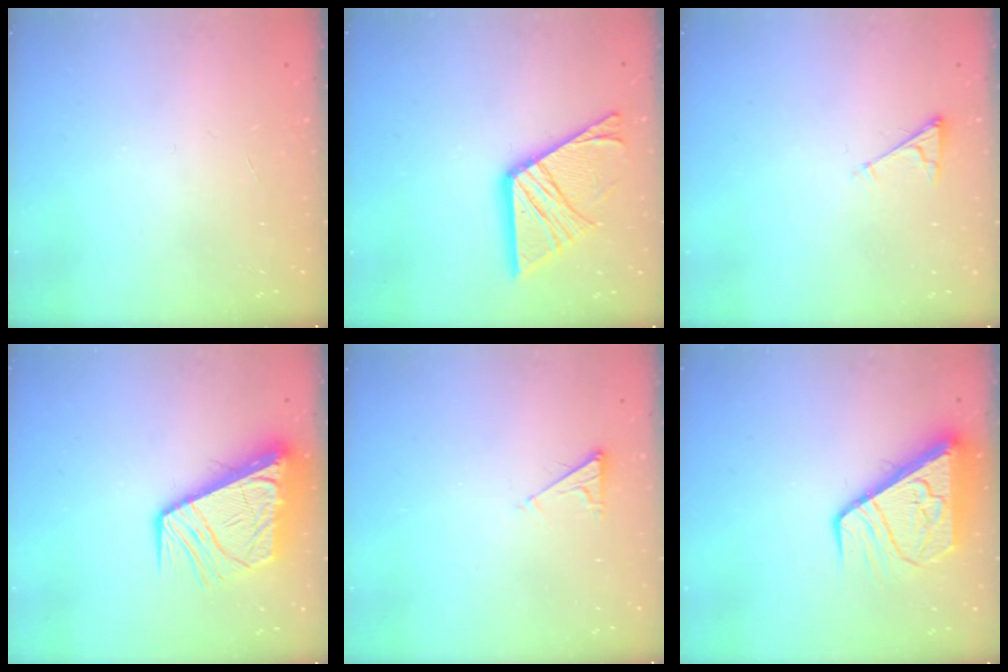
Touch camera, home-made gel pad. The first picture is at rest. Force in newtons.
{"total": 17.2, "press": 17.1, "slide": 1.7}
{"total": 2.8, "press": 2.7, "slide": 0.4}
{"total": 13.9, "press": 13.8, "slide": 1.7}
{"total": 3.0, "press": 3.0, "slide": 0.4}
{"total": 9.5, "press": 9.4, "slide": 1.1}